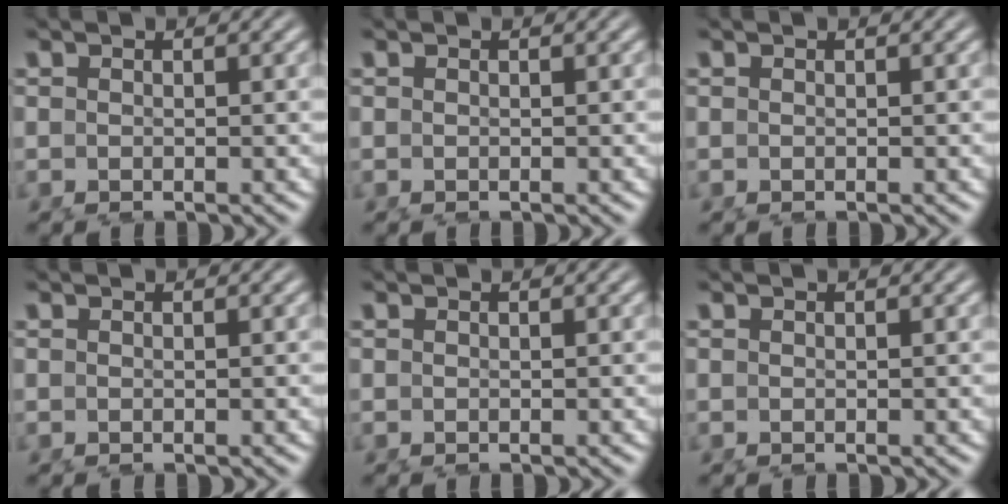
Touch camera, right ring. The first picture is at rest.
{"total": 0.0}
{"total": 0.0}
{"total": 0.0}
{"total": 0.0}
{"total": 0.0}